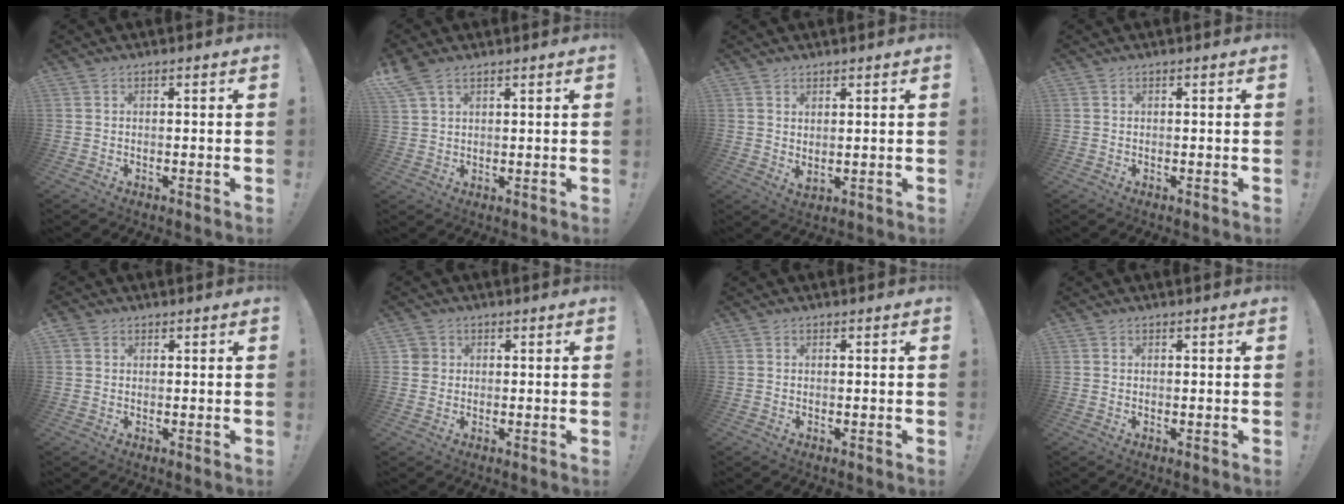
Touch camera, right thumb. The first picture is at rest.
{"total": 5.5, "force": [3.9, 2.8, 2.7], "torque": [-0.051, -0.011, 0.077]}
{"total": 2.5, "force": [2.0, 0.6, 1.3], "torque": [-0.022, -0.015, 0.038]}
{"total": 0.0}
{"total": 2.2, "force": [1.4, 1.7, 0.5], "torque": [-0.004, -0.004, 0.025]}
{"total": 2.9, "force": [0.7, 2.7, 0.5], "torque": [-0.004, 0.003, 0.015]}
{"total": 0.0}
{"total": 0.0}